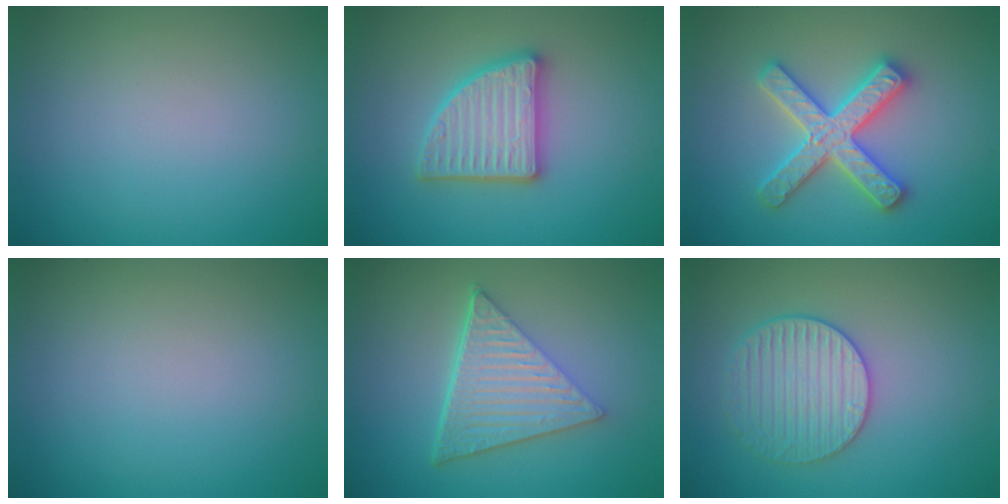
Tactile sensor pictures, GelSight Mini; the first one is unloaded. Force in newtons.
{"total": 4.9, "press": 4.8, "slide": 0.8}
{"total": 4.7, "press": 4.6, "slide": 0.7}
{"total": 0.0}
{"total": 6.6, "press": 4.5, "slide": 4.8}
{"total": 3.6, "press": 3.5, "slide": 0.8}